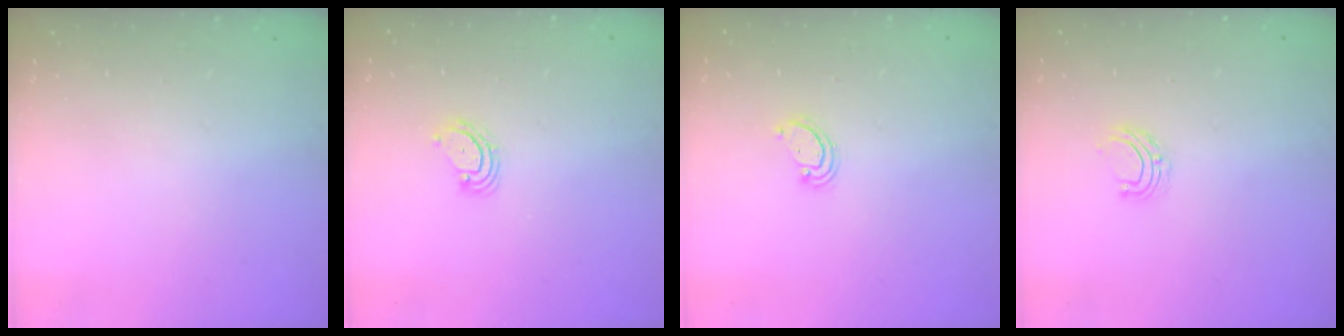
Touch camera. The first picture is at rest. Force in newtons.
{"total": 4.7, "press": 4.6, "slide": 0.4}
{"total": 2.3, "press": 2.3, "slide": 0.3}
{"total": 5.0, "press": 5.0, "slide": 0.4}